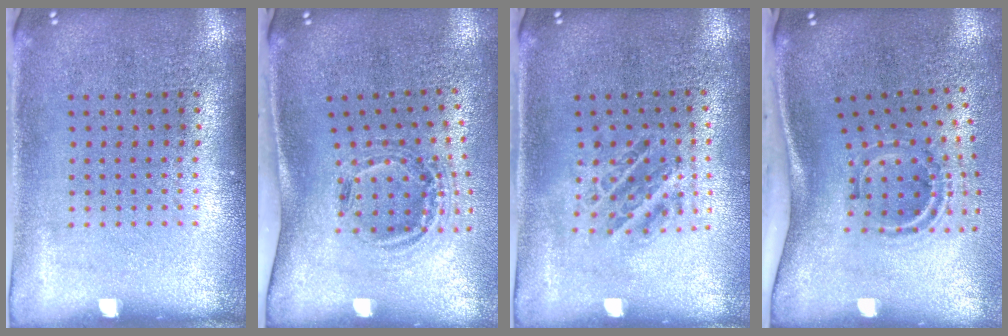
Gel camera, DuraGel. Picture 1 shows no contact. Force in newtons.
{"total": 1.2, "press": 1.0, "slide": 0.7}
{"total": 1.0, "press": 1.0, "slide": 0.2}
{"total": 2.1, "press": 1.2, "slide": 1.8}